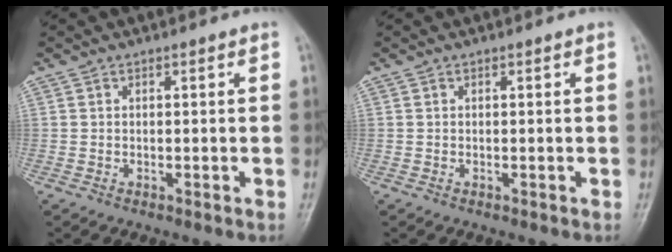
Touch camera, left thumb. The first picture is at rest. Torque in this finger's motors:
{"motor_torque": [-0.05, 0.13, -0.03, -0.09, 0.00]}